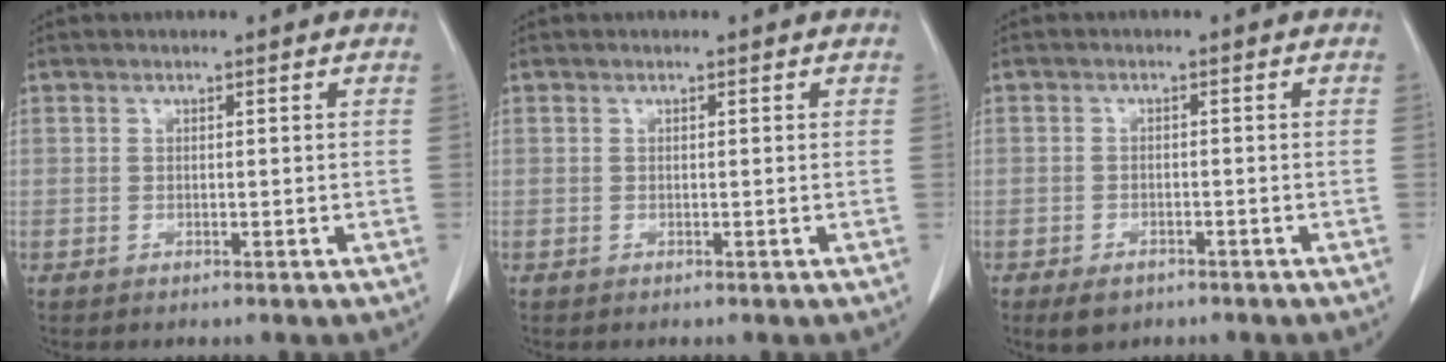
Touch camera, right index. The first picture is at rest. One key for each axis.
{"total": 0.0}
{"total": 3.1, "fx": -2.1, "fy": 1.8, "fz": 1.4, "tx": -0.020, "ty": -0.001, "tz": -0.025}